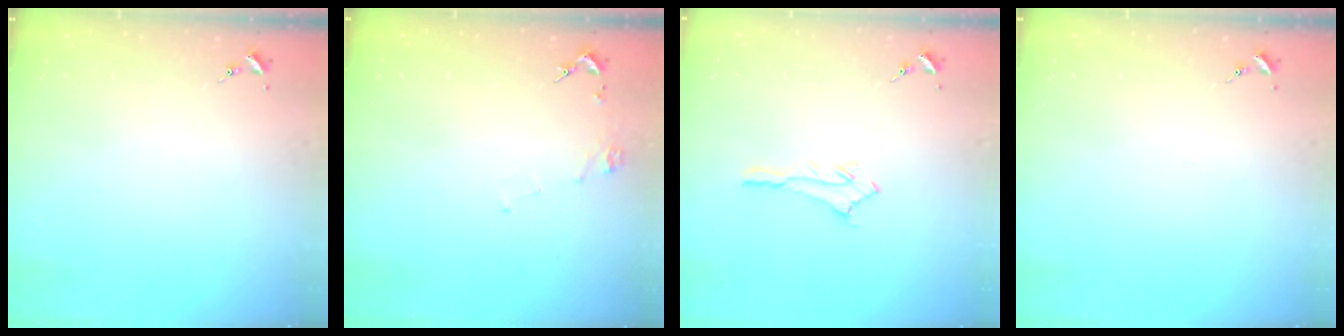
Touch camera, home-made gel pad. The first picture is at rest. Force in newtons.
{"total": 3.7, "press": 3.7, "slide": 0.5}
{"total": 2.8, "press": 2.8, "slide": 0.3}
{"total": 0.0}